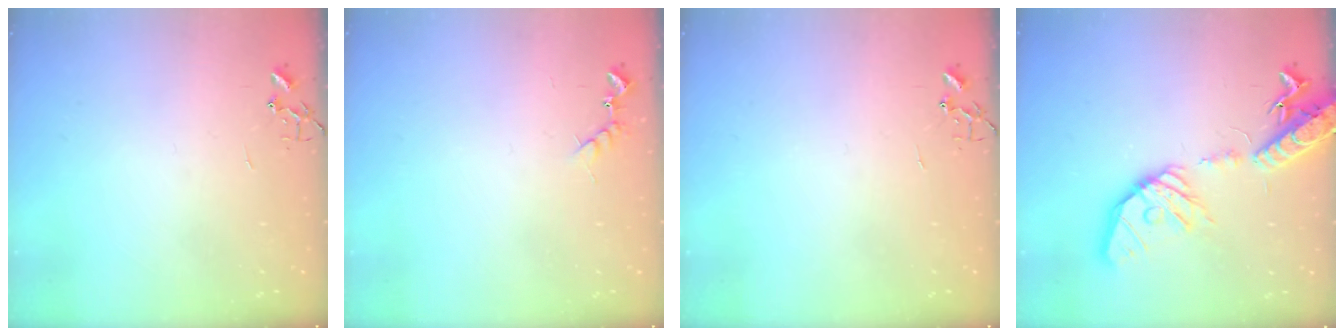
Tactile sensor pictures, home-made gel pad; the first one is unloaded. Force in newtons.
{"total": 6.0, "press": 6.0, "slide": 0.6}
{"total": 0.0}
{"total": 22.7, "press": 22.4, "slide": 3.7}